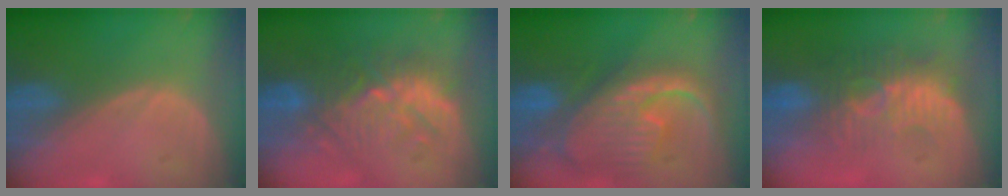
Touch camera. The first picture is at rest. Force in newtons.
{"total": 9.1, "press": 8.9, "slide": 1.6}
{"total": 12.5, "press": 10.7, "slide": 6.5}
{"total": 9.5, "press": 8.8, "slide": 3.7}